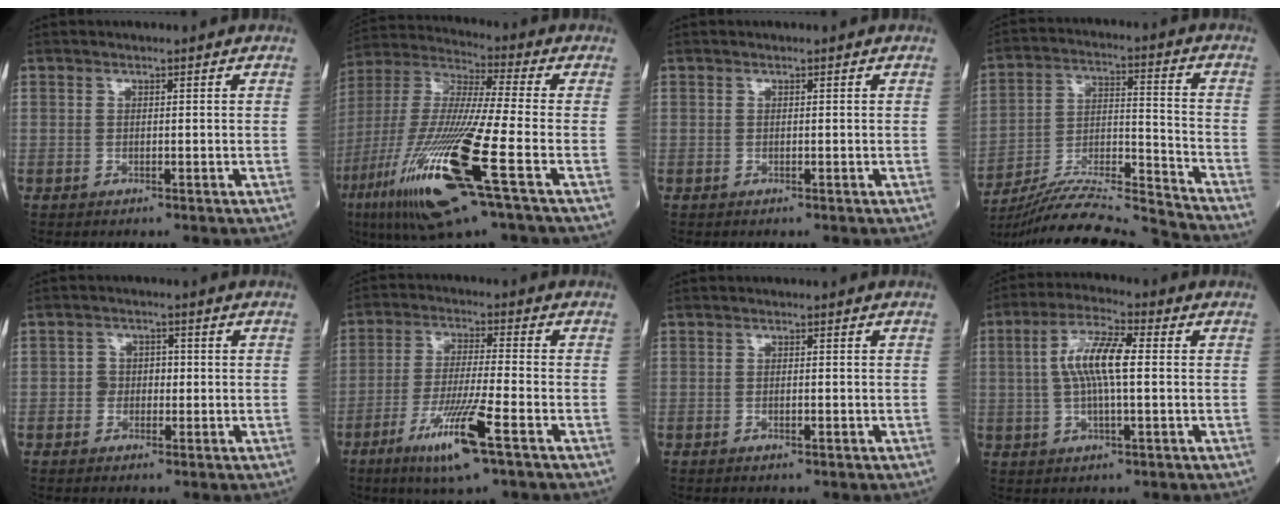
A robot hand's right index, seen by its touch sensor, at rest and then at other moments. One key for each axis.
{"total": 22.4, "fx": -9.0, "fy": 1.3, "fz": 20.5, "tx": -0.449, "ty": -0.050, "tz": -0.173}
{"total": 0.0}
{"total": 18.1, "fx": -17.4, "fy": -1.6, "fz": 4.5, "tx": -0.088, "ty": 0.010, "tz": -0.294}
{"total": 2.6, "fx": -0.3, "fy": 2.3, "fz": 1.1, "tx": -0.008, "ty": 0.010, "tz": -0.009}
{"total": 10.7, "fx": -5.4, "fy": -0.1, "fz": 9.3, "tx": -0.181, "ty": -0.021, "tz": -0.100}
{"total": 1.0, "fx": -0.3, "fy": 0.2, "fz": 0.9, "tx": -0.019, "ty": -0.001, "tz": -0.004}
{"total": 8.4, "fx": 0.7, "fy": 1.6, "fz": 8.2, "tx": -0.167, "ty": 0.014, "tz": 0.010}